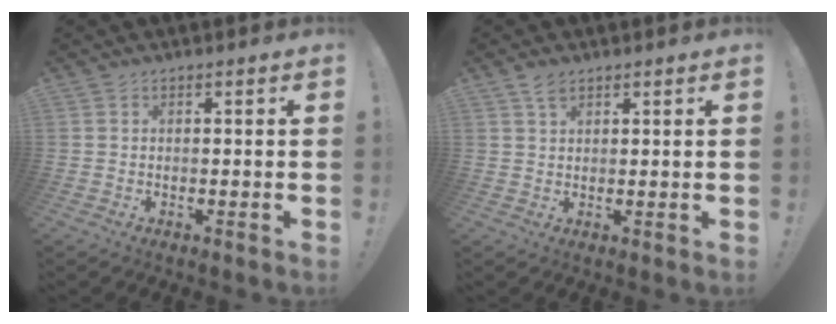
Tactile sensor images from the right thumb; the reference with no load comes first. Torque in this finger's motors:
{"motor_torque": [-0.40, 0.50, 0.32, 0.19, -0.02]}